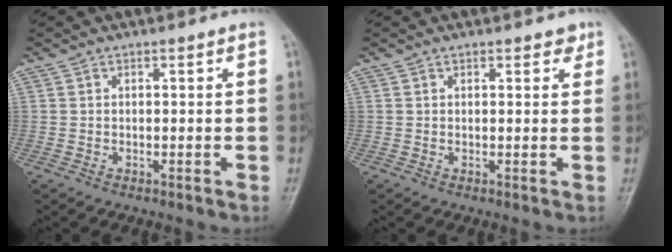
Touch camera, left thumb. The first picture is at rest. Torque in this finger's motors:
{"motor_torque": [-0.05, -0.07, 0.03, 0.05, -0.03]}